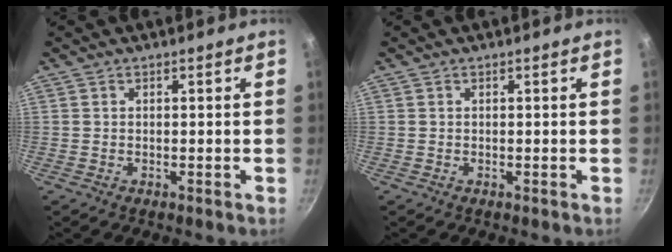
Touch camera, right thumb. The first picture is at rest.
{"total": 0.0}